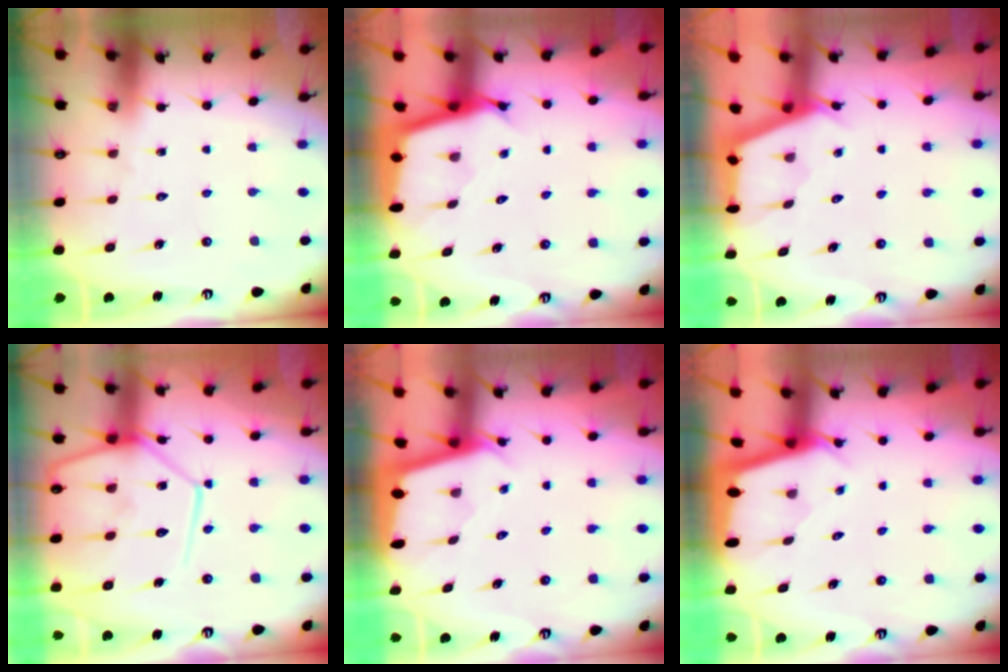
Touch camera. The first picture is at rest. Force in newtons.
{"total": 2.6, "press": 2.6, "slide": 0.1}
{"total": 2.9, "press": 2.9, "slide": 0.4}
{"total": 16.8, "press": 16.7, "slide": 1.7}
{"total": 1.7, "press": 1.7, "slide": 0.1}
{"total": 2.0, "press": 2.0, "slide": 0.1}